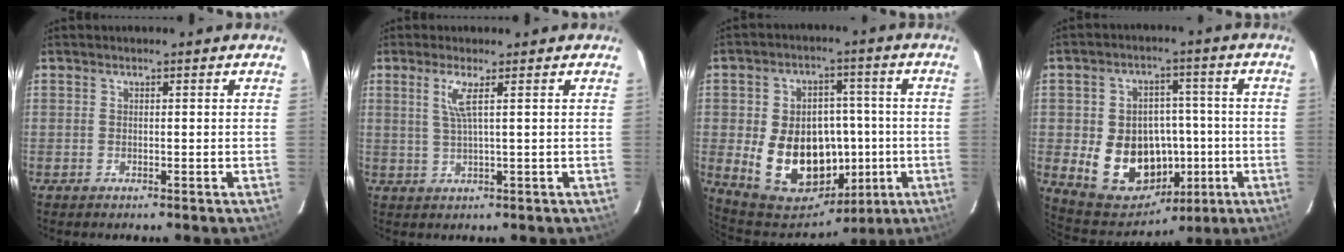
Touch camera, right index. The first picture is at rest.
{"total": 3.4, "force": [1.3, -0.5, 3.1], "torque": [-0.061, -0.003, 0.028]}
{"total": 19.4, "force": [-3.4, 14.8, 12.2], "torque": [-0.264, 0.019, -0.023]}
{"total": 16.5, "force": [-3.4, 13.4, 8.9], "torque": [-0.201, 0.017, -0.027]}